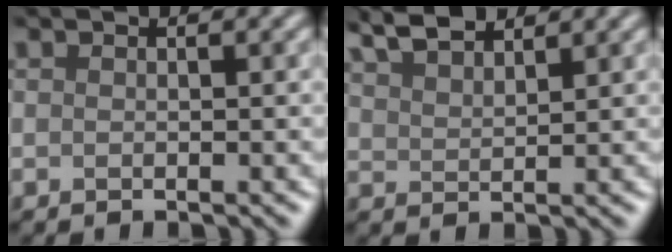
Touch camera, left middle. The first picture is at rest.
{"total": 3.7, "force": [3.3, 0.9, 1.5], "torque": [-0.033, 0.009, 0.066]}